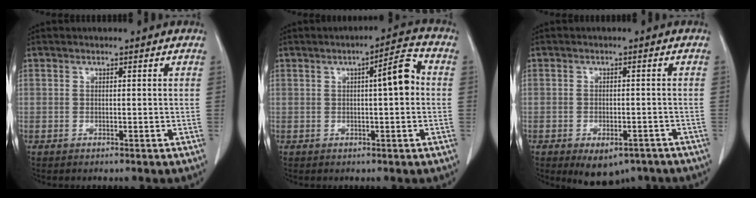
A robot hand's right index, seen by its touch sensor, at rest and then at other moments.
{"total": 5.6, "force": [0.5, 0.8, 5.5], "torque": [-0.079, 0.017, 0.002]}
{"total": 7.2, "force": [-5.1, 3.8, 3.4], "torque": [-0.037, 0.000, -0.067]}